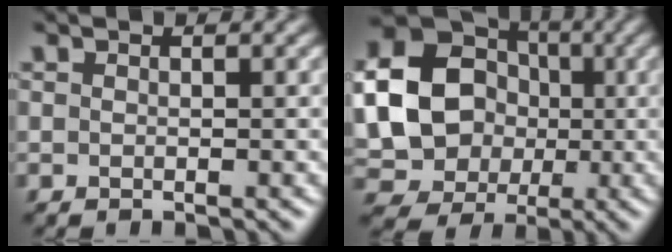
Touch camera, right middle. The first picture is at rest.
{"total": 17.9, "force": [0.7, 16.2, 7.6], "torque": [-0.205, 0.023, -0.025]}